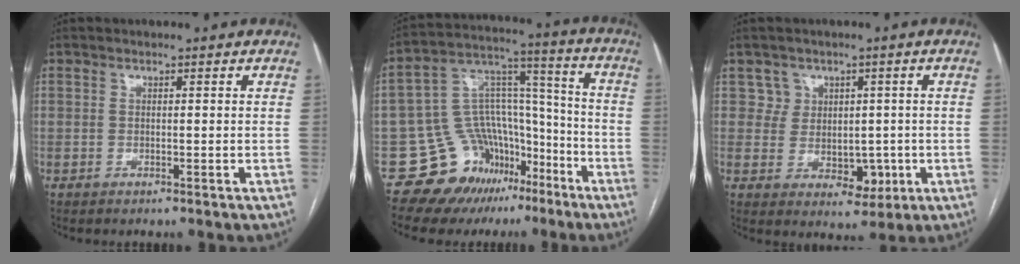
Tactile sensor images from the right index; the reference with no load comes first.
{"total": 16.1, "force": [-10.0, 11.5, 5.1], "torque": [-0.067, 0.100, -0.150]}
{"total": 5.8, "force": [1.1, 5.6, 1.0], "torque": [-0.009, 0.019, 0.032]}